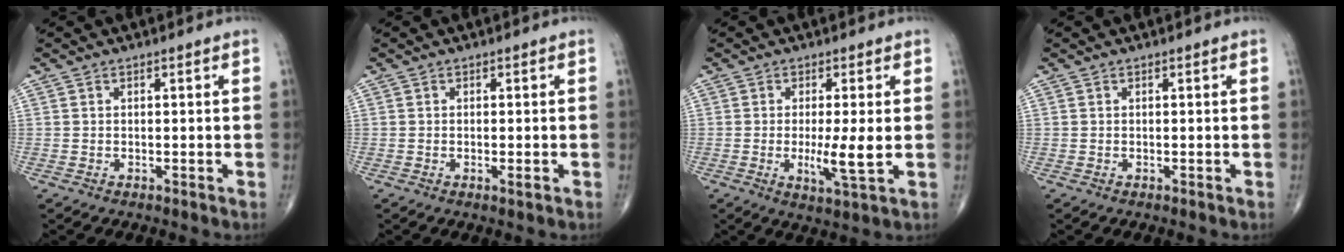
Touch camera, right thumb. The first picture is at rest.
{"total": 1.0, "force": [-0.3, 0.2, 0.9], "torque": [-0.015, -0.003, -0.006]}
{"total": 6.3, "force": [-0.4, 0.8, 6.2], "torque": [-0.118, -0.019, -0.009]}
{"total": 0.0}